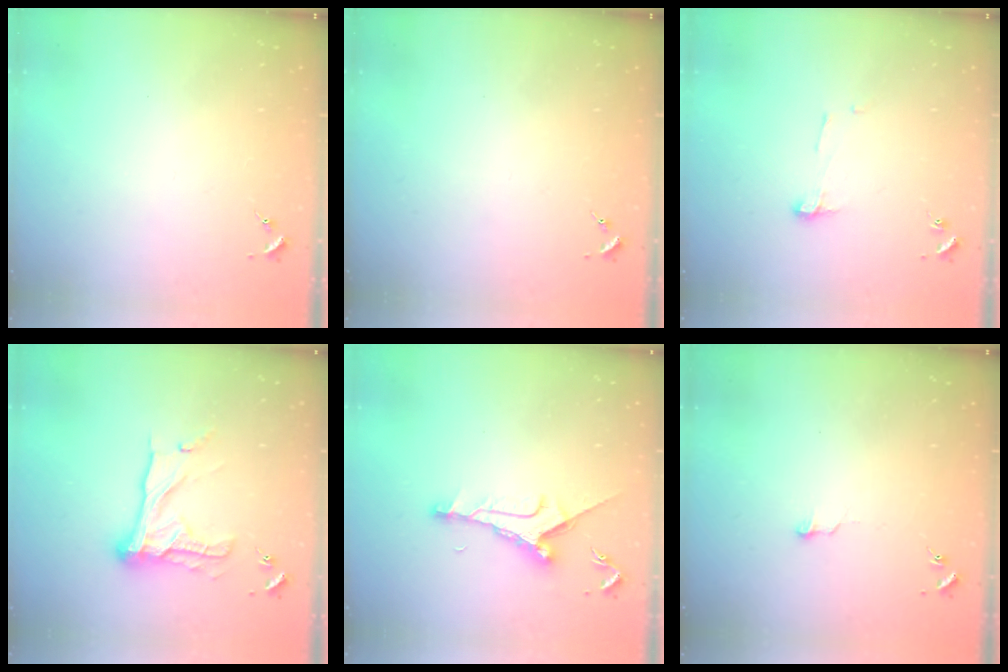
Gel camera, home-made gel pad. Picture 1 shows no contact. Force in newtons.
{"total": 0.0}
{"total": 4.5, "press": 4.5, "slide": 0.5}
{"total": 16.7, "press": 16.7, "slide": 1.6}
{"total": 9.1, "press": 9.1, "slide": 0.8}
{"total": 3.3, "press": 3.3, "slide": 0.2}